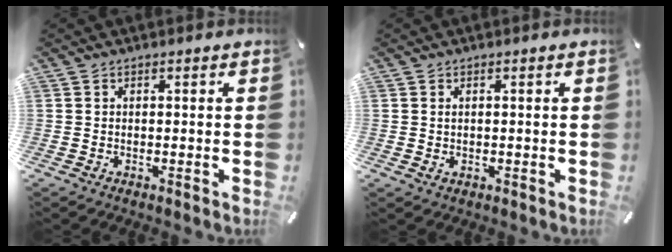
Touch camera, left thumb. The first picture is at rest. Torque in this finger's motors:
{"motor_torque": [-0.11, -0.30, 0.09, -0.23, 0.06]}